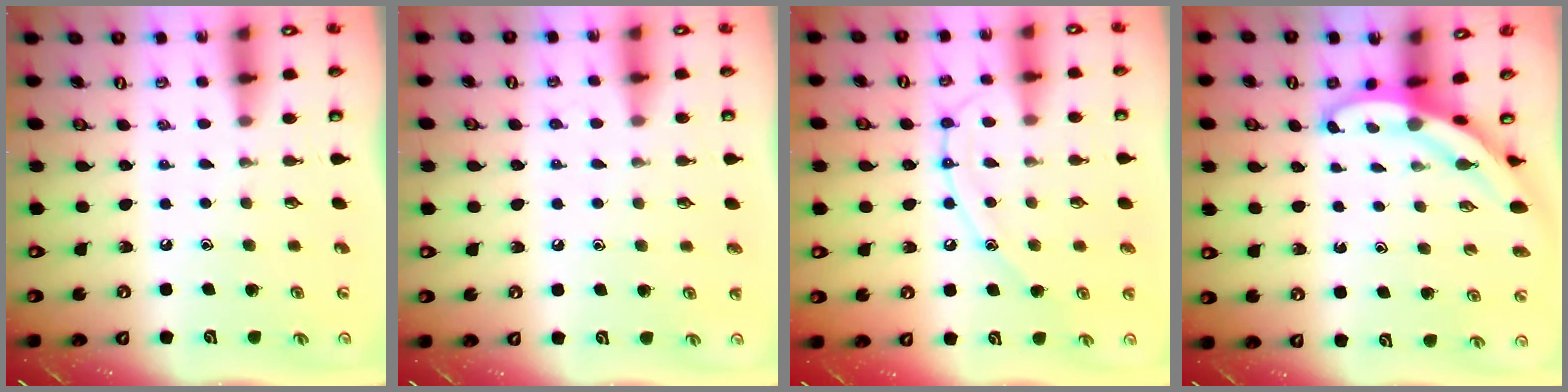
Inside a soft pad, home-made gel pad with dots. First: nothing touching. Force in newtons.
{"total": 5.0, "press": 5.0, "slide": 0.6}
{"total": 11.0, "press": 11.0, "slide": 1.0}
{"total": 3.5, "press": 3.5, "slide": 0.1}